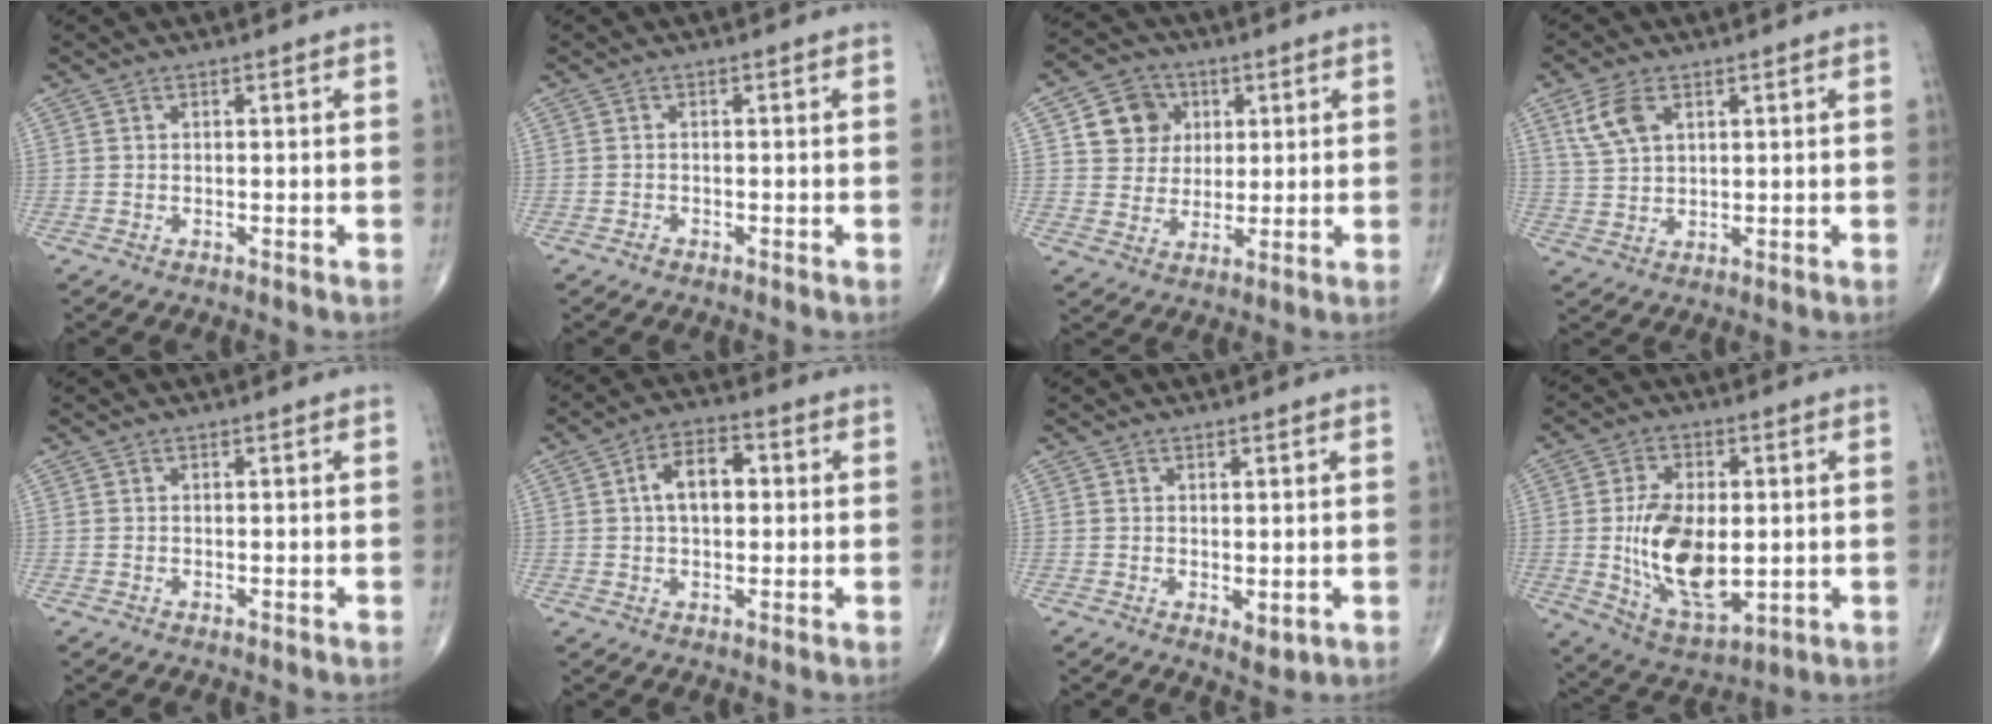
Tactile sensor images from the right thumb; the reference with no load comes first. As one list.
[{"total": 0.8, "force": [-0.6, 0.5, 0.2], "torque": [-0.005, 0.002, -0.012]}, {"total": 9.1, "force": [2.9, 8.0, 3.2], "torque": [-0.015, -0.005, 0.049]}, {"total": 6.4, "force": [2.9, 3.6, 4.4], "torque": [-0.089, -0.004, 0.064]}, {"total": 0.0}, {"total": 8.3, "force": [1.1, 4.9, 6.6], "torque": [-0.100, 0.018, 0.012]}, {"total": 2.6, "force": [-0.3, 1.3, 2.2], "torque": [-0.028, -0.009, 0.001]}, {"total": 15.0, "force": [-0.2, 8.0, 12.8], "torque": [-0.223, -0.016, 0.011]}]